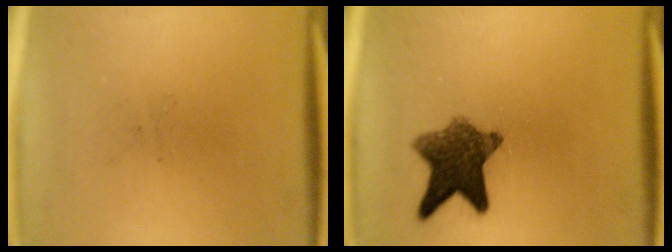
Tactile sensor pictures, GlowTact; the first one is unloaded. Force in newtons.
{"total": 8.8}